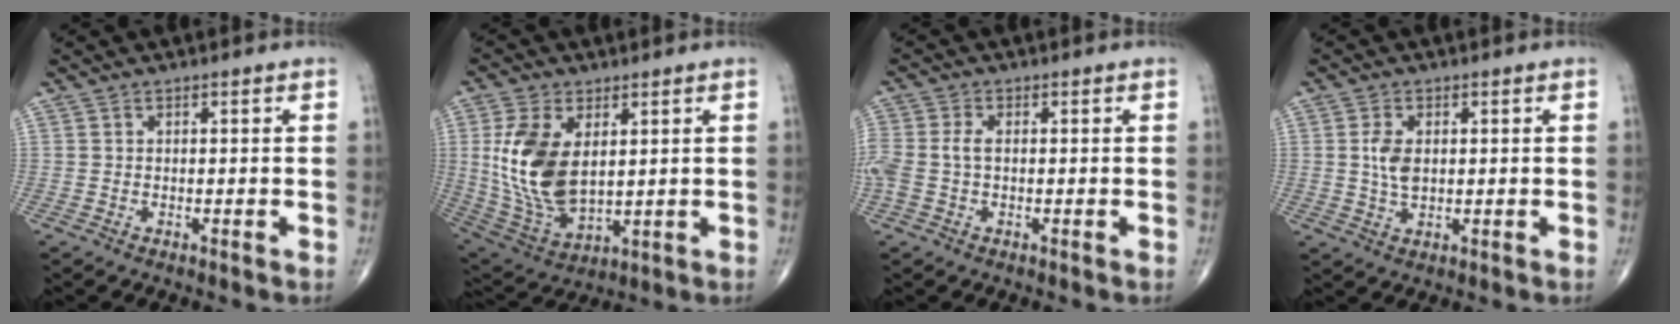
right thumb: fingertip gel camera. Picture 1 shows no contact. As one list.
[{"total": 15.5, "force": [2.8, 8.8, 12.5], "torque": [-0.246, -0.019, 0.070]}, {"total": 5.8, "force": [-0.4, 3.5, 4.6], "torque": [-0.134, 0.011, -0.007]}, {"total": 4.3, "force": [0.6, 2.5, 3.5], "torque": [-0.070, -0.004, 0.012]}]